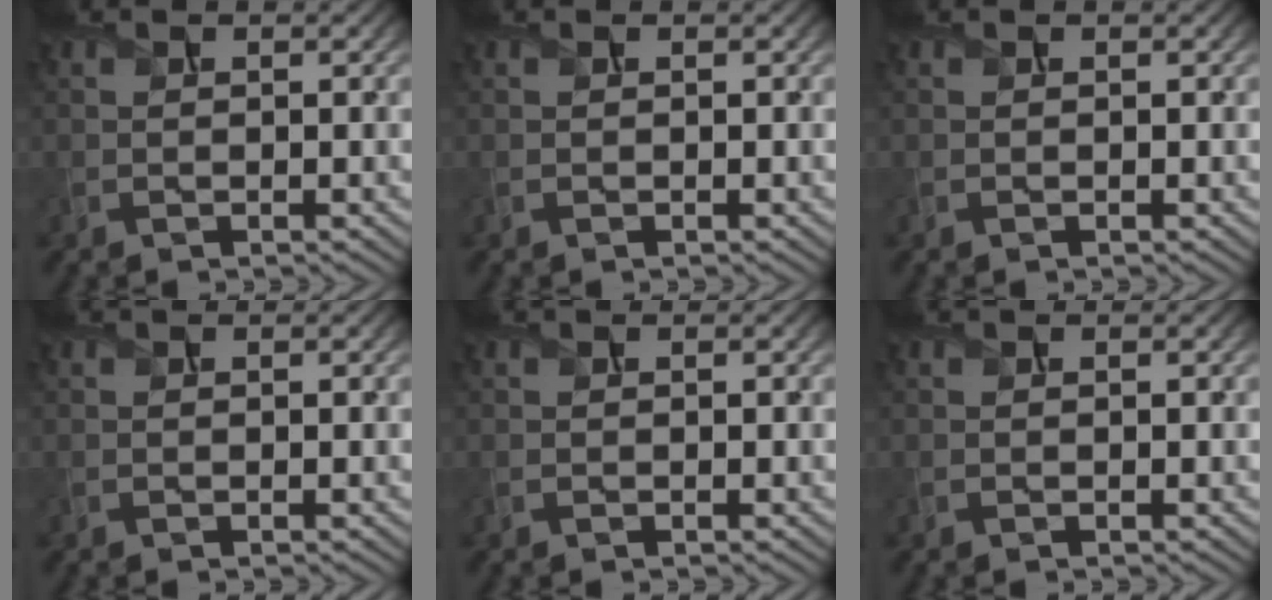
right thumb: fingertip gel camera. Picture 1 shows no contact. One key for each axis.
{"total": 0.0}
{"total": 0.0}
{"total": 0.0}
{"total": 0.0}
{"total": 0.0}